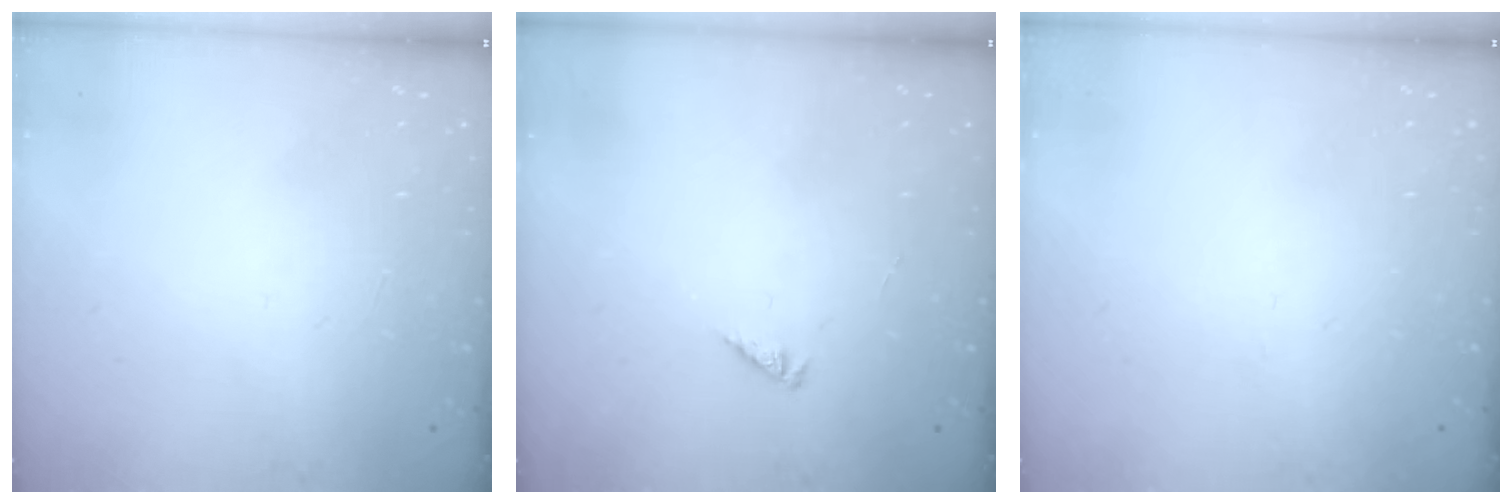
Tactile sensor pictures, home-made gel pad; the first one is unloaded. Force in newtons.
{"total": 0.0}
{"total": 0.0}